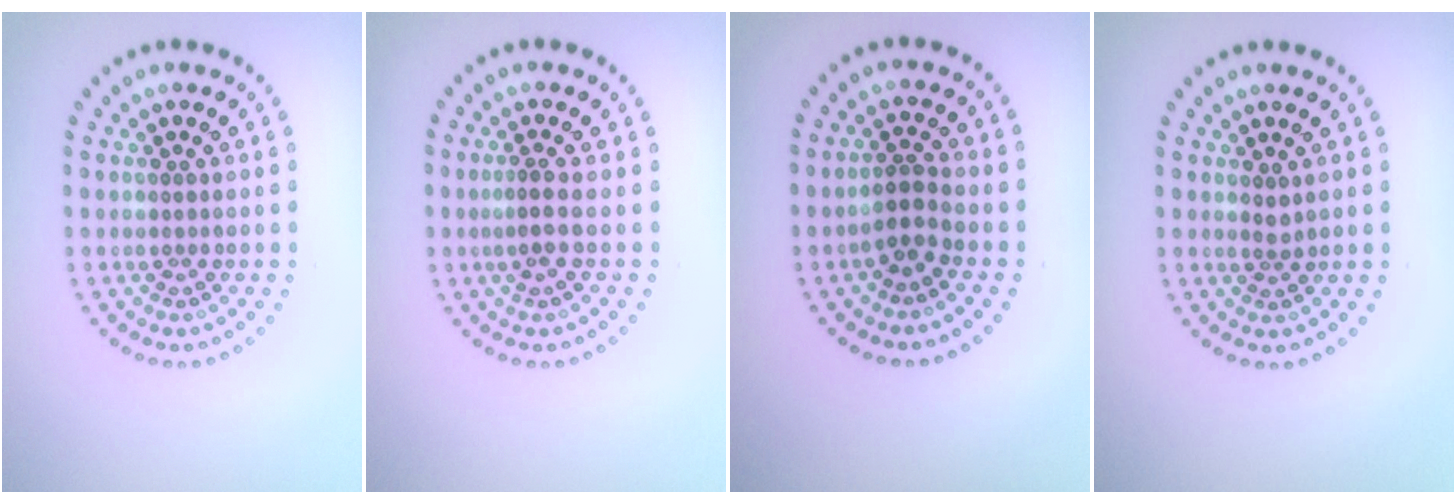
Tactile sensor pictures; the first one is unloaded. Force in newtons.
{"total": 1.3, "press": 1.0, "slide": 0.9}
{"total": 1.8, "press": 1.5, "slide": 1.1}
{"total": 0.9, "press": 0.6, "slide": 0.7}